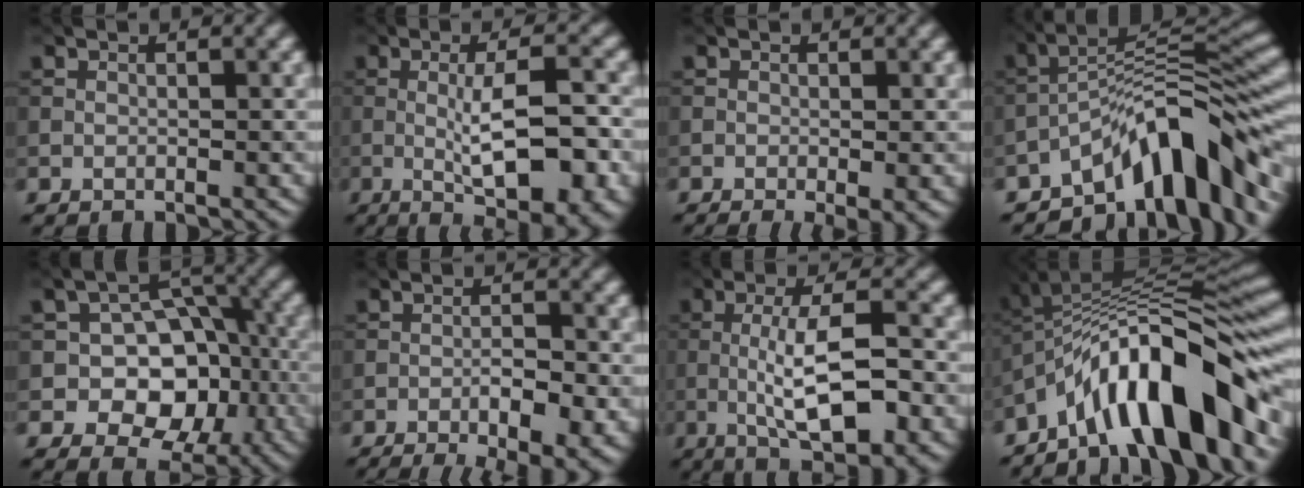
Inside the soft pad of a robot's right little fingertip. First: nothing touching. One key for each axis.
{"total": 9.1, "fx": -1.7, "fy": 2.3, "fz": 8.6, "tx": -0.129, "ty": 0.001, "tz": -0.025}
{"total": 3.1, "fx": -1.1, "fy": 0.6, "fz": 2.9, "tx": -0.042, "ty": -0.012, "tz": -0.013}
{"total": 10.8, "fx": -6.9, "fy": 3.4, "fz": 7.6, "tx": -0.092, "ty": 0.015, "tz": -0.129}
{"total": 9.5, "fx": -2.3, "fy": 6.8, "fz": 6.2, "tx": -0.062, "ty": 0.010, "tz": -0.043}
{"total": 7.8, "fx": -3.7, "fy": 2.4, "fz": 6.4, "tx": -0.095, "ty": -0.007, "tz": -0.042}
{"total": 8.6, "fx": -1.6, "fy": 2.3, "fz": 8.1, "tx": -0.134, "ty": 0.008, "tz": -0.032}
{"total": 11.9, "fx": -6.8, "fy": 3.1, "fz": 9.3, "tx": -0.128, "ty": 0.022, "tz": -0.116}